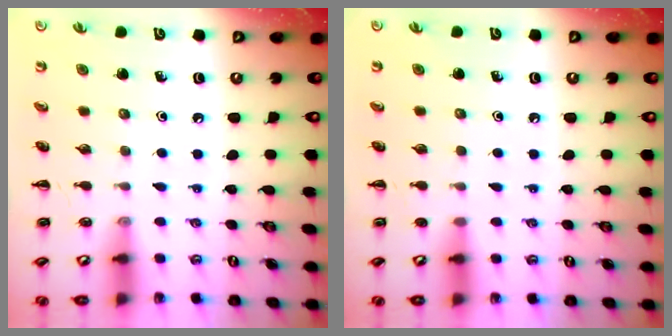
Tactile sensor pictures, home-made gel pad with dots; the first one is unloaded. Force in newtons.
{"total": 0.5, "press": 0.5, "slide": 0.1}